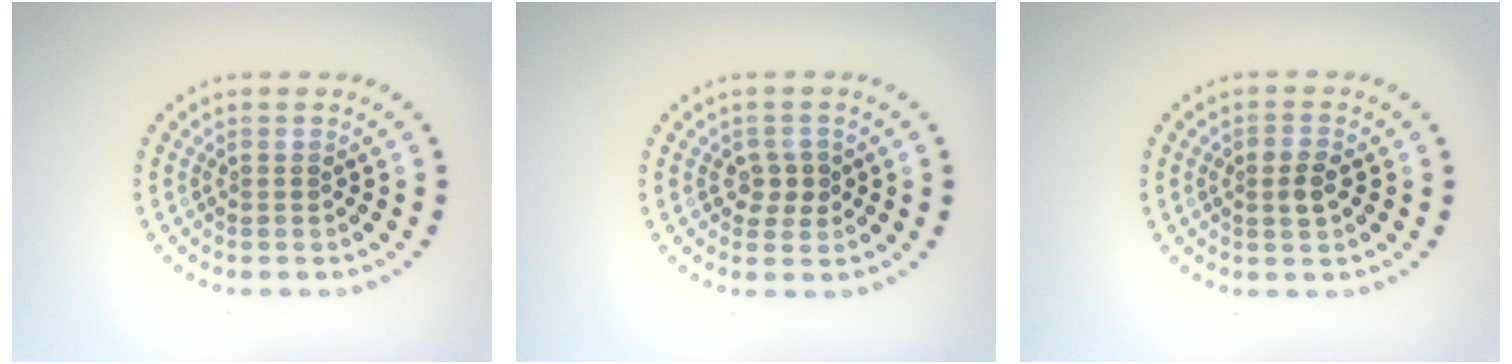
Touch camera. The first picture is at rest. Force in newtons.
{"total": 1.9, "press": 1.8, "slide": 0.6}
{"total": 1.9, "press": 1.9, "slide": 0.2}